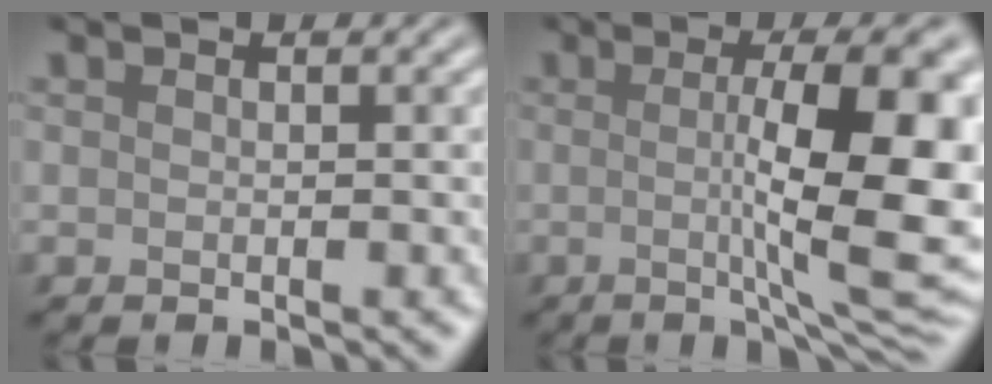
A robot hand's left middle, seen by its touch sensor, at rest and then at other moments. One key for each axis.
{"total": 11.9, "fx": 0.3, "fy": 3.4, "fz": 11.4, "tx": -0.142, "ty": -0.005, "tz": 0.006}